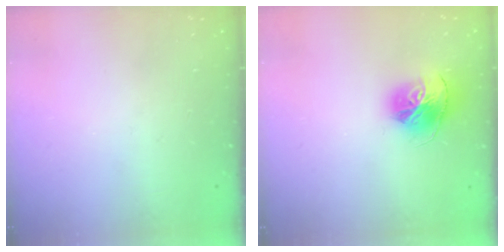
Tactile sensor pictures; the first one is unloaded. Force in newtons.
{"total": 15.6, "press": 15.5, "slide": 1.6}